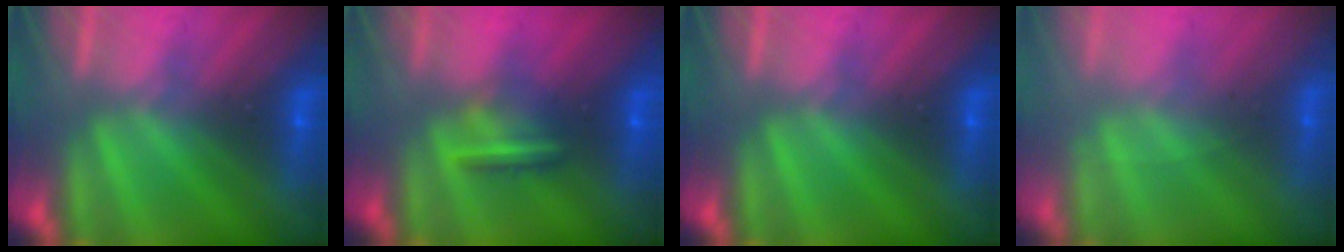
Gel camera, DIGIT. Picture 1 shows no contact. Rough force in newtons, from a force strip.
{"total": 7.2}
{"total": 0.0}
{"total": 2.6}